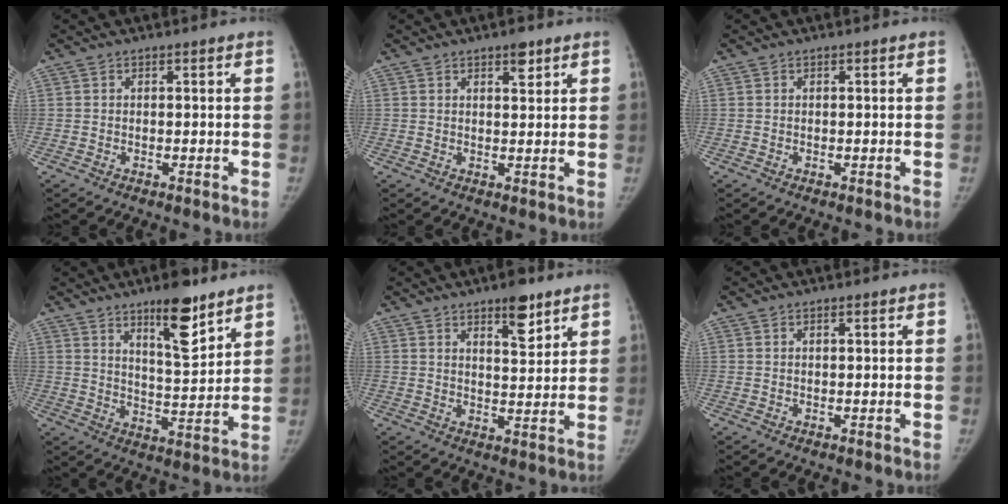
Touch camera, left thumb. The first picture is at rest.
{"total": 2.9, "force": [1.9, 1.2, 1.9], "torque": [-0.017, -0.011, 0.027]}
{"total": 0.0}
{"total": 11.3, "force": [7.6, 3.1, 7.8], "torque": [-0.100, -0.056, 0.123]}
{"total": 6.9, "force": [4.6, 2.4, 4.5], "torque": [-0.048, -0.030, 0.067]}
{"total": 0.0}